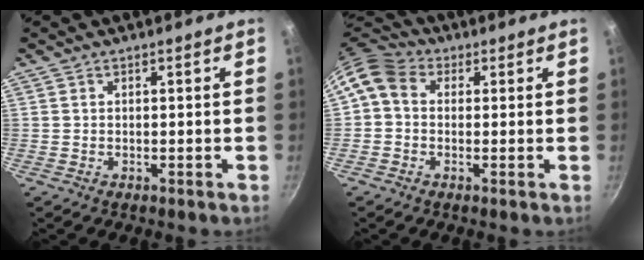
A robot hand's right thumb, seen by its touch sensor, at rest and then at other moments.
{"total": 6.8, "force": [0.8, 5.5, 3.8], "torque": [-0.067, 0.019, -0.004]}